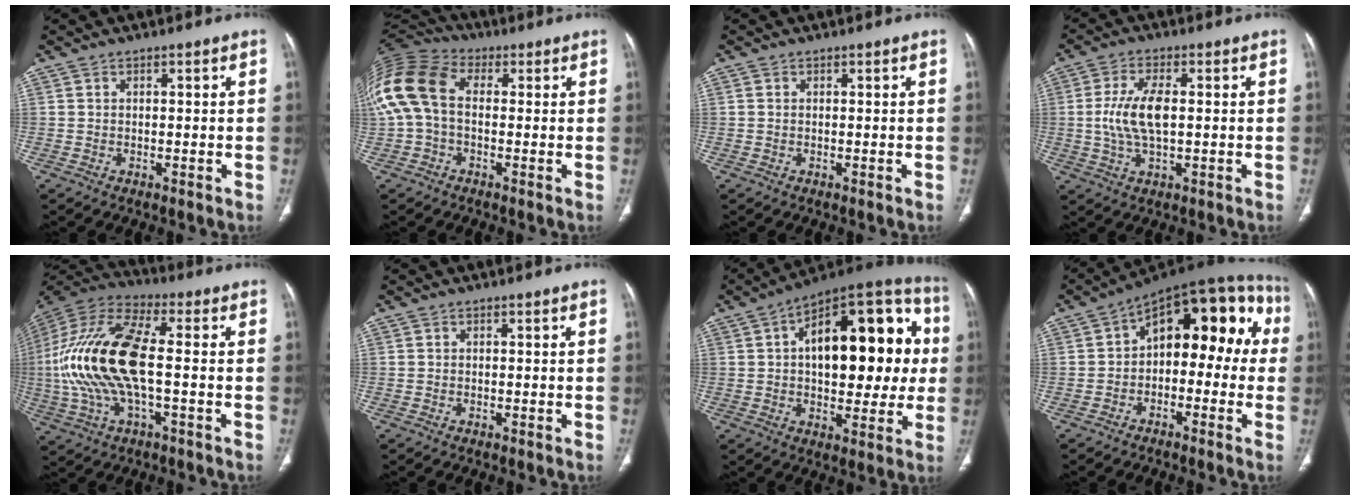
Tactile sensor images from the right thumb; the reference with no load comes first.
{"total": 16.0, "force": [1.0, 10.8, 11.7], "torque": [-0.269, 0.036, 0.011]}
{"total": 0.0}
{"total": 8.4, "force": [0.3, 3.6, 7.6], "torque": [-0.168, 0.002, 0.006]}
{"total": 21.2, "force": [-1.1, 8.3, 19.4], "torque": [-0.433, 0.022, -0.021]}
{"total": 0.0}
{"total": 27.4, "force": [3.9, 14.0, 23.3], "torque": [-0.290, 0.034, 0.050]}
{"total": 17.3, "force": [0.8, 10.0, 14.1], "torque": [-0.135, 0.057, -0.005]}